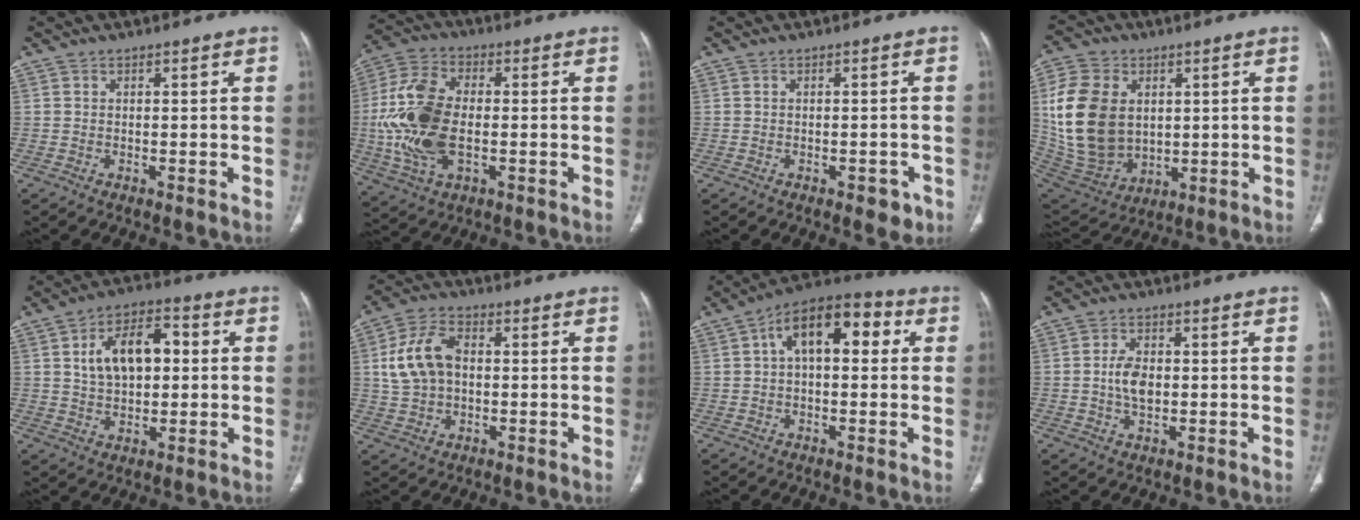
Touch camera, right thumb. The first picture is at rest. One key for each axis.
{"total": 16.3, "fx": -1.4, "fy": 9.1, "fz": 13.4, "tx": -0.290, "ty": 0.006, "tz": -0.024}
{"total": 2.9, "fx": -1.5, "fy": 1.5, "fz": 1.9, "tx": -0.007, "ty": 0.007, "tz": -0.014}
{"total": 19.7, "fx": 3.2, "fy": 14.2, "fz": 13.2, "tx": -0.253, "ty": -0.012, "tz": 0.081}
{"total": 12.3, "fx": 2.1, "fy": 7.3, "fz": 9.6, "tx": -0.144, "ty": 0.016, "tz": 0.032}
{"total": 10.4, "fx": 0.9, "fy": 7.0, "fz": 7.7, "tx": -0.147, "ty": 0.020, "tz": 0.017}
{"total": 13.8, "fx": 3.3, "fy": 7.2, "fz": 11.3, "tx": -0.158, "ty": 0.038, "tz": 0.044}
{"total": 5.3, "fx": -0.2, "fy": 3.2, "fz": 4.2, "tx": -0.077, "ty": 0.004, "tz": -0.003}